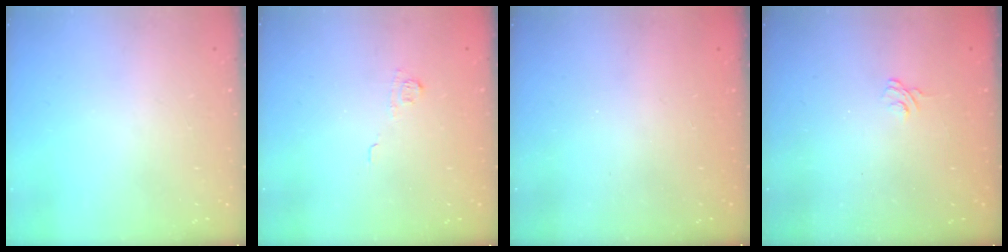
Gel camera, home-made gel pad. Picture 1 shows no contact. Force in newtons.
{"total": 3.7, "press": 3.6, "slide": 1.1}
{"total": 2.3, "press": 2.2, "slide": 0.8}
{"total": 2.5, "press": 2.1, "slide": 1.3}